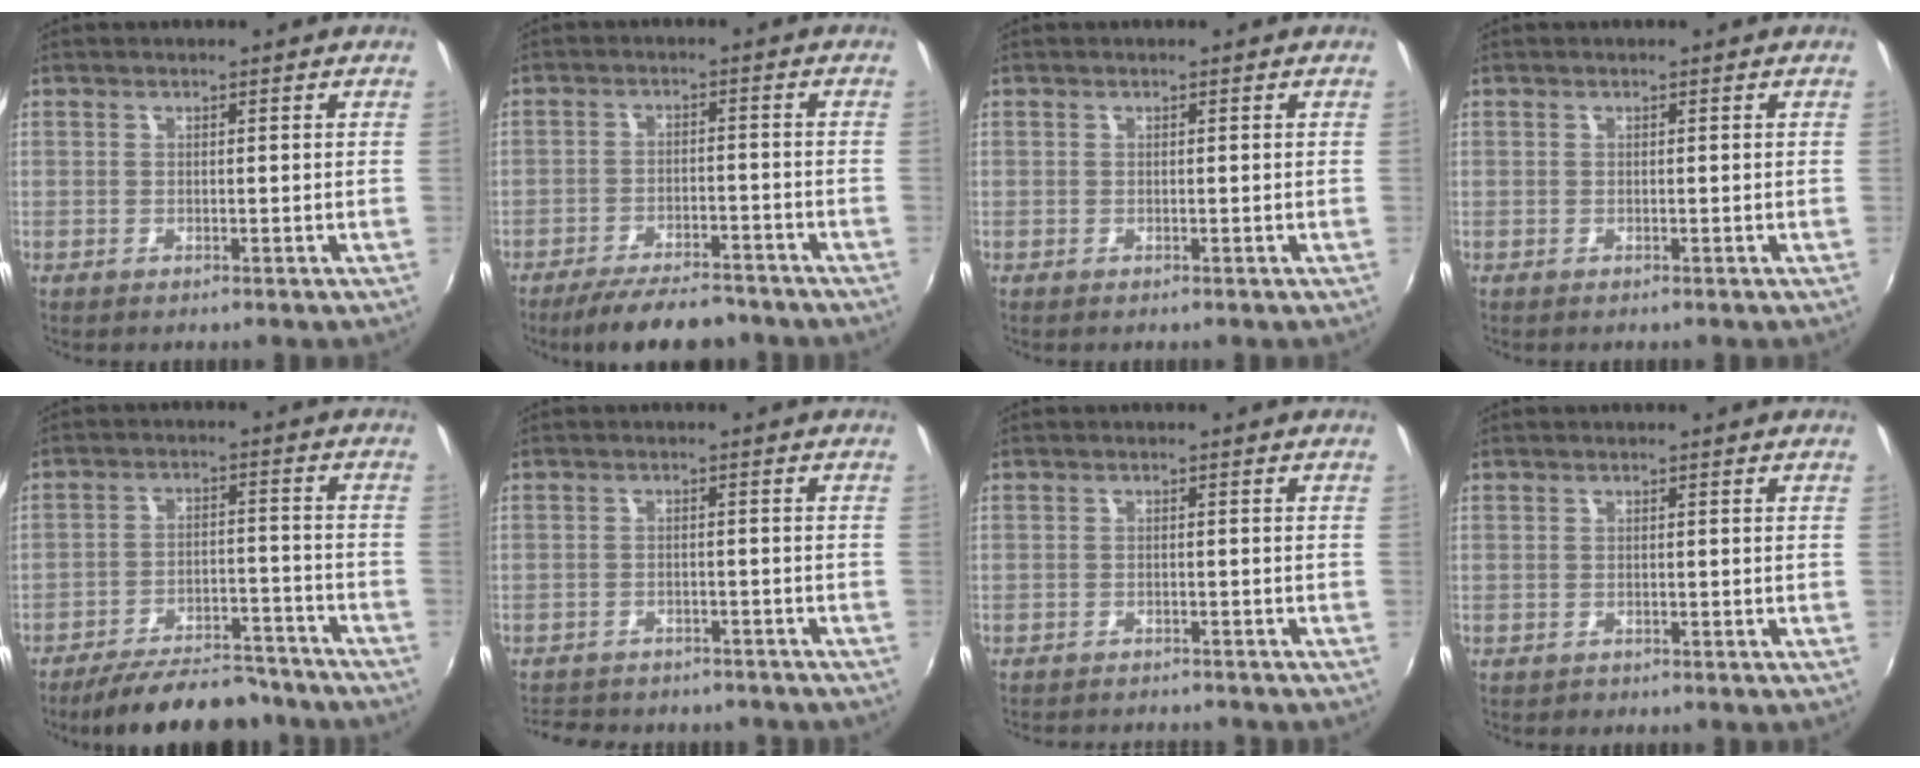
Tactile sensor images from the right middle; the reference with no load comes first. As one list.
[{"total": 11.3, "force": [-9.6, 3.4, 4.9], "torque": [-0.109, -0.006, -0.143]}, {"total": 0.0}, {"total": 0.0}, {"total": 17.2, "force": [-15.1, 4.8, 6.6], "torque": [-0.123, 0.007, -0.205]}, {"total": 11.5, "force": [-9.8, 4.5, 4.1], "torque": [-0.099, -0.010, -0.136]}, {"total": 6.8, "force": [-6.3, 1.5, 2.1], "torque": [-0.055, -0.016, -0.091]}, {"total": 0.6, "force": [-0.5, 0.4, 0.0], "torque": [-0.001, -0.002, -0.007]}]